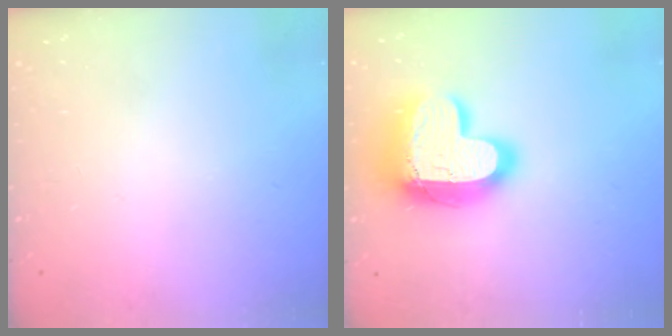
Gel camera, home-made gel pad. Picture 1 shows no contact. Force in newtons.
{"total": 18.9, "press": 18.8, "slide": 1.5}